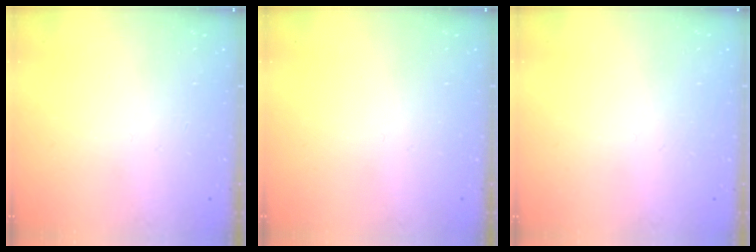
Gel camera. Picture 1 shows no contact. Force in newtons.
{"total": 0.0}
{"total": 0.8, "press": 0.8, "slide": 0.0}